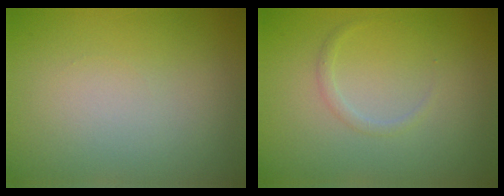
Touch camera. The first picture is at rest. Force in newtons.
{"total": 0.8, "press": 0.8, "slide": 0.0}